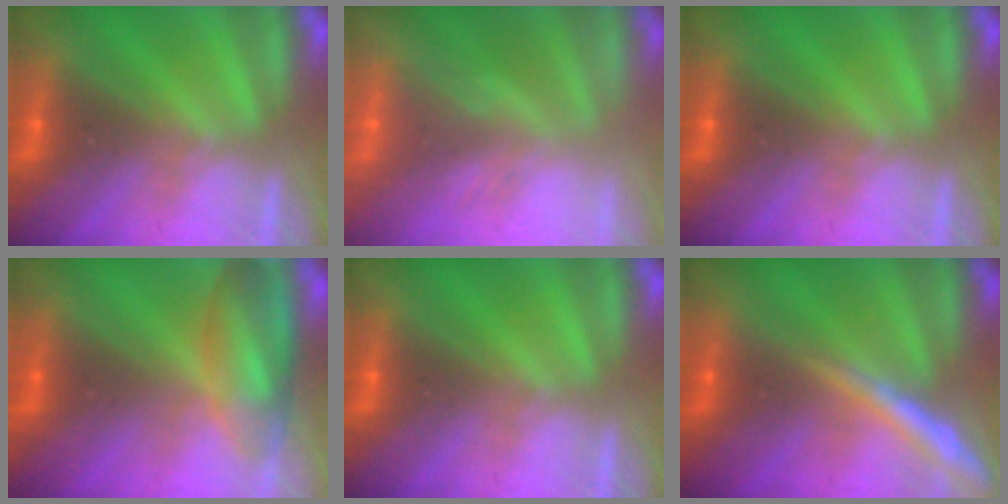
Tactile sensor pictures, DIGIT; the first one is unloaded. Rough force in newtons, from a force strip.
{"total": 2.3}
{"total": 0.0}
{"total": 4.7}
{"total": 0.0}
{"total": 3.3}